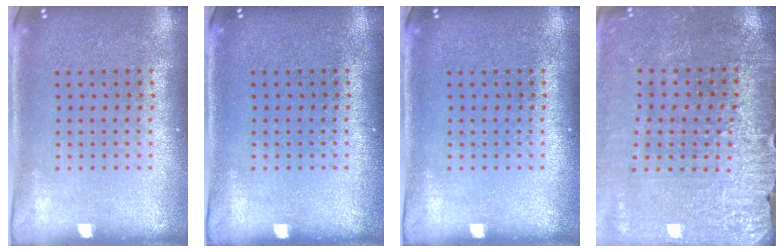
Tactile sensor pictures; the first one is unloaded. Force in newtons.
{"total": 0.0}
{"total": 0.0}
{"total": 3.0, "press": 3.0, "slide": 0.2}